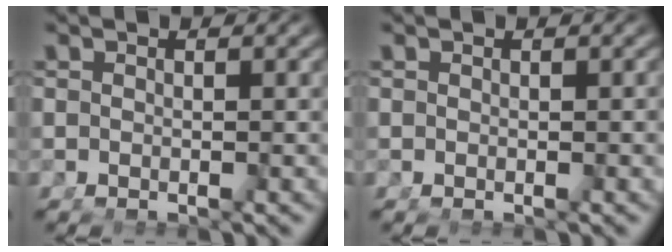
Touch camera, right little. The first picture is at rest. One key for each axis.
{"total": 0.0}